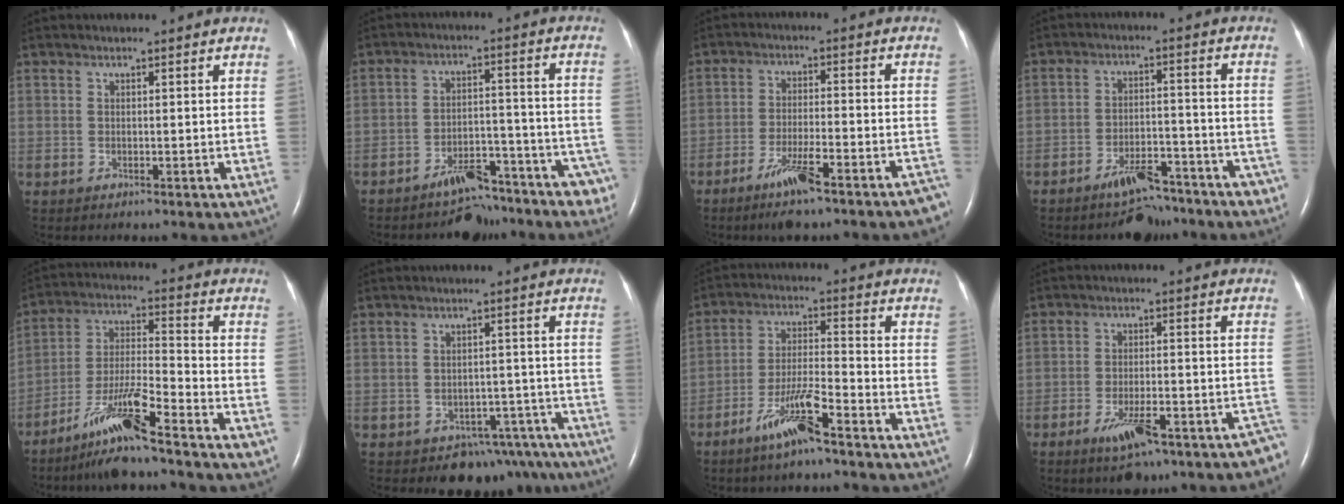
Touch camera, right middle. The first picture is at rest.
{"total": 8.8, "force": [-7.4, 3.7, 2.9], "torque": [-0.015, 0.050, -0.112]}
{"total": 10.4, "force": [-7.8, 1.2, 6.8], "torque": [-0.093, 0.002, -0.126]}
{"total": 8.7, "force": [-7.2, 3.4, 3.7], "torque": [-0.042, 0.018, -0.110]}
{"total": 11.6, "force": [-8.3, 0.2, 8.0], "torque": [-0.155, -0.017, -0.153]}
{"total": 9.1, "force": [-7.1, 5.5, 1.3], "torque": [0.007, 0.028, -0.080]}
{"total": 8.7, "force": [-6.0, 0.8, 6.3], "torque": [-0.130, -0.010, -0.114]}
{"total": 10.9, "force": [-8.2, 3.0, 6.5], "torque": [-0.071, 0.028, -0.123]}